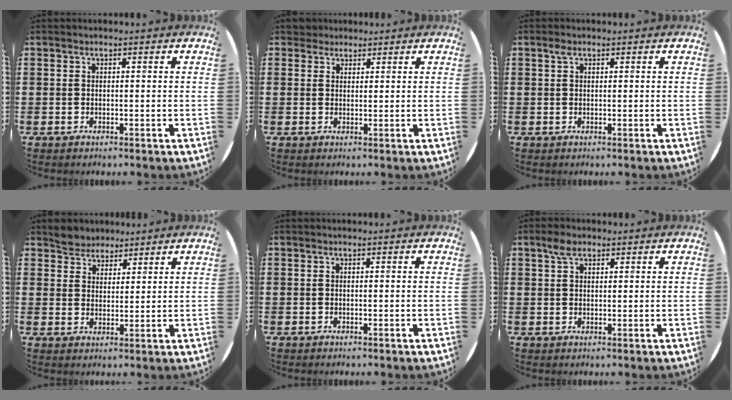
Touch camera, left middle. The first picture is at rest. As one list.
[{"total": 2.2, "force": [2.0, 1.0, 0.1], "torque": [-0.006, 0.006, 0.039]}, {"total": 1.0, "force": [0.6, 0.6, 0.5], "torque": [-0.004, 0.002, 0.008]}, {"total": 3.7, "force": [3.4, 1.3, -0.7], "torque": [0.000, -0.004, 0.066]}, {"total": 0.0}, {"total": 2.6, "force": [1.8, 1.4, 1.3], "torque": [-0.021, 0.004, 0.031]}]